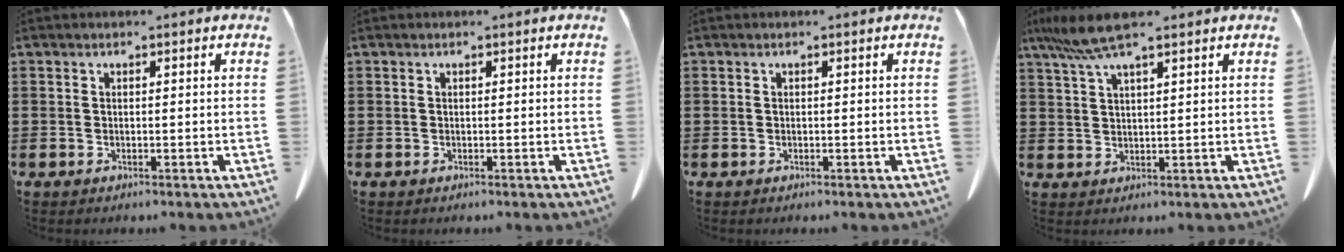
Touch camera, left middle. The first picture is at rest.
{"total": 0.0}
{"total": 0.0}
{"total": 6.2, "force": [4.4, 0.7, 4.3], "torque": [-0.095, -0.005, 0.081]}